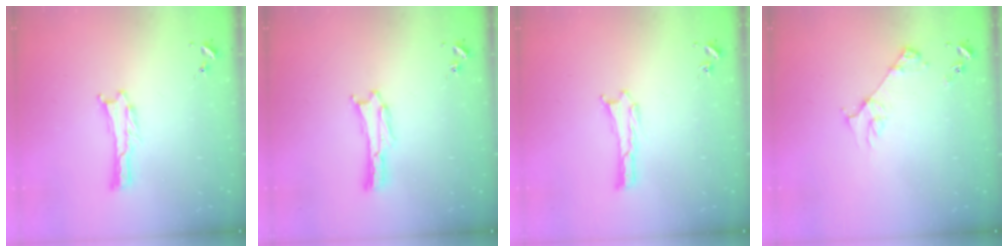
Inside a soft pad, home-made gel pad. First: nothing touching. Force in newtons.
{"total": 1.1, "press": 1.1, "slide": 0.0}
{"total": 0.0}
{"total": 3.8, "press": 3.7, "slide": 0.4}